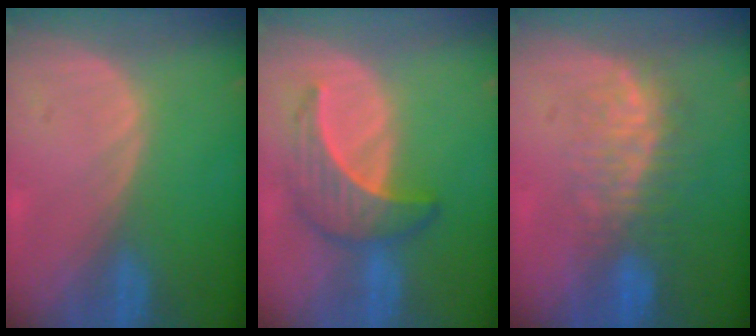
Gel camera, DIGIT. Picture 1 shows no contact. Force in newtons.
{"total": 6.4, "press": 6.3, "slide": 1.1}
{"total": 7.6, "press": 7.1, "slide": 2.9}